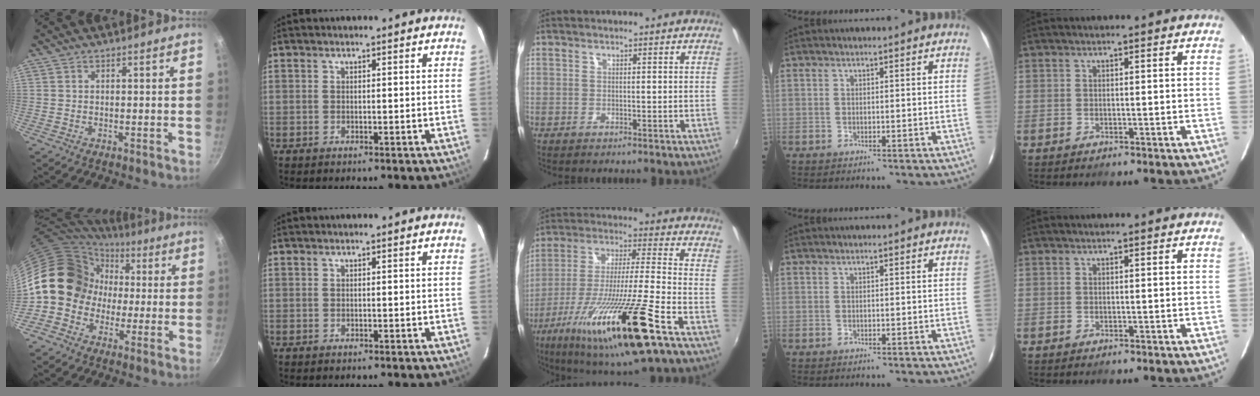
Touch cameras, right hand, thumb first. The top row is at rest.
{"thumb": {"total": 15.4, "force": [0.6, 13.3, 7.7], "torque": [-0.097, 0.041, -0.005]}, "middle": {"total": 23.4, "force": [-12.2, 1.4, 20.0], "torque": [-0.374, -0.061, -0.216]}}